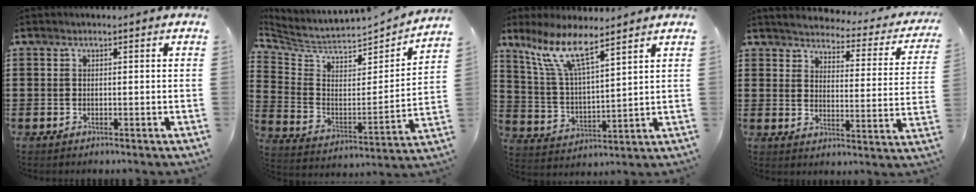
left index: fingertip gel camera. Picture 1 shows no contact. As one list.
[{"total": 4.5, "force": [4.2, 1.3, 0.8], "torque": [-0.046, -0.045, 0.068]}, {"total": 9.4, "force": [7.1, 1.6, 5.9], "torque": [-0.138, -0.025, 0.129]}, {"total": 2.9, "force": [2.8, 0.0, 0.5], "torque": [-0.024, -0.031, 0.039]}]